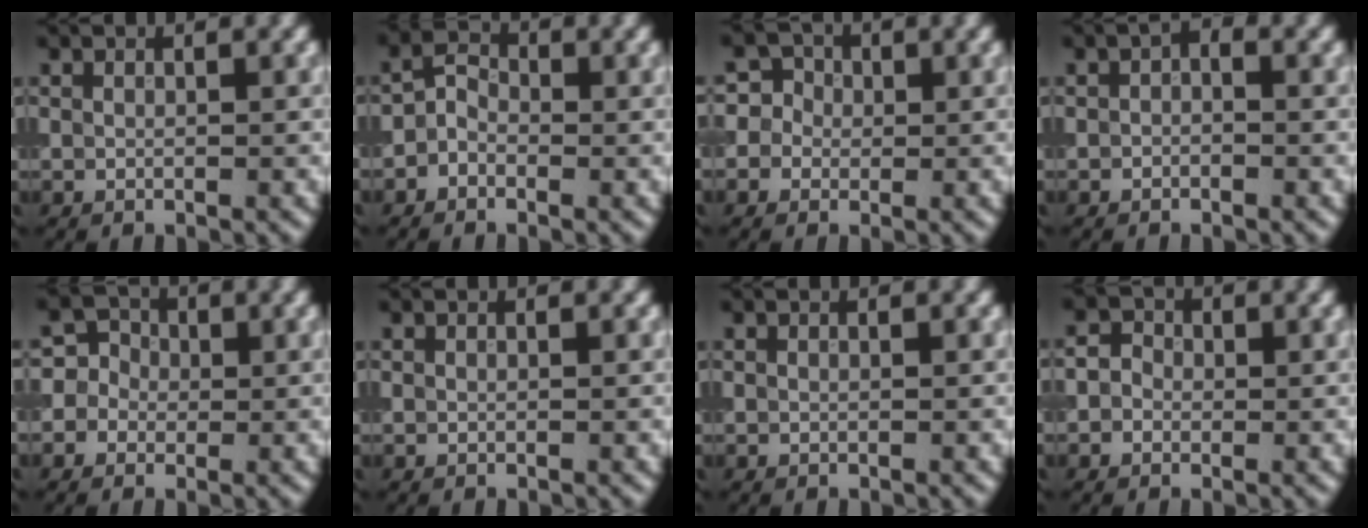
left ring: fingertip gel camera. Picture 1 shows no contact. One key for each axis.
{"total": 1.8, "fx": -1.2, "fy": 1.2, "fz": 0.8, "tx": -0.014, "ty": 0.005, "tz": -0.030}
{"total": 4.1, "fx": 0.2, "fy": 4.0, "fz": 1.1, "tx": 0.008, "ty": 0.032, "tz": -0.018}
{"total": 1.0, "fx": -0.4, "fy": 0.6, "fz": 0.6, "tx": -0.010, "ty": -0.001, "tz": -0.012}
{"total": 4.0, "fx": -0.1, "fy": 3.9, "fz": 1.0, "tx": 0.012, "ty": 0.026, "tz": -0.025}
{"total": 0.0}
{"total": 0.0}
{"total": 1.7, "fx": -0.6, "fy": 1.5, "fz": 0.6, "tx": 0.004, "ty": 0.004, "tz": -0.023}